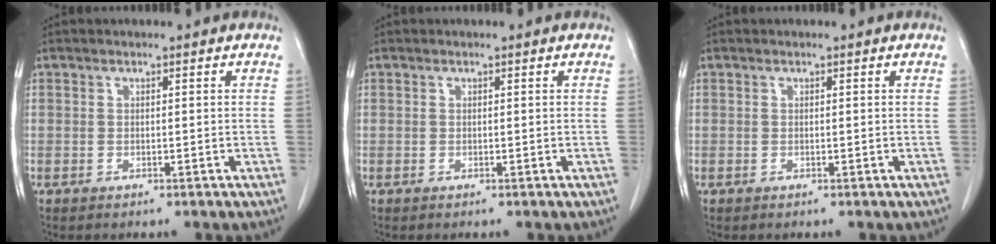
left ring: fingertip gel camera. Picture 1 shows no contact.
{"total": 0.0}
{"total": 0.0}